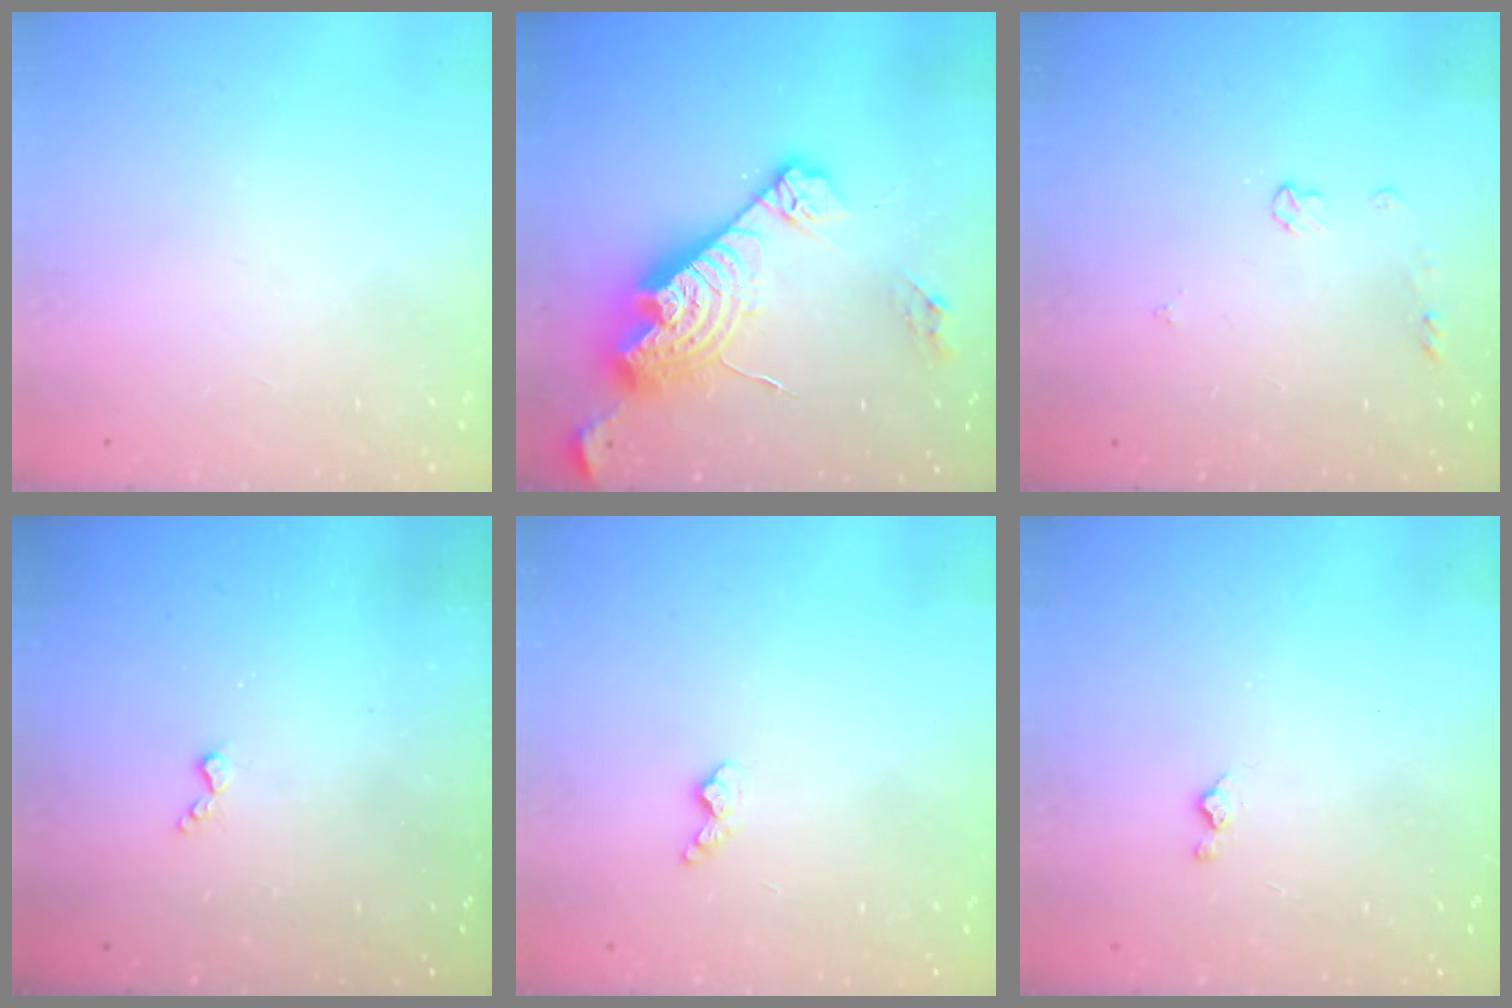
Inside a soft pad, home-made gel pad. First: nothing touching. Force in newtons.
{"total": 20.8, "press": 20.7, "slide": 1.7}
{"total": 3.8, "press": 3.8, "slide": 0.6}
{"total": 3.3, "press": 3.3, "slide": 0.5}
{"total": 4.4, "press": 4.4, "slide": 0.6}
{"total": 2.9, "press": 2.9, "slide": 0.5}